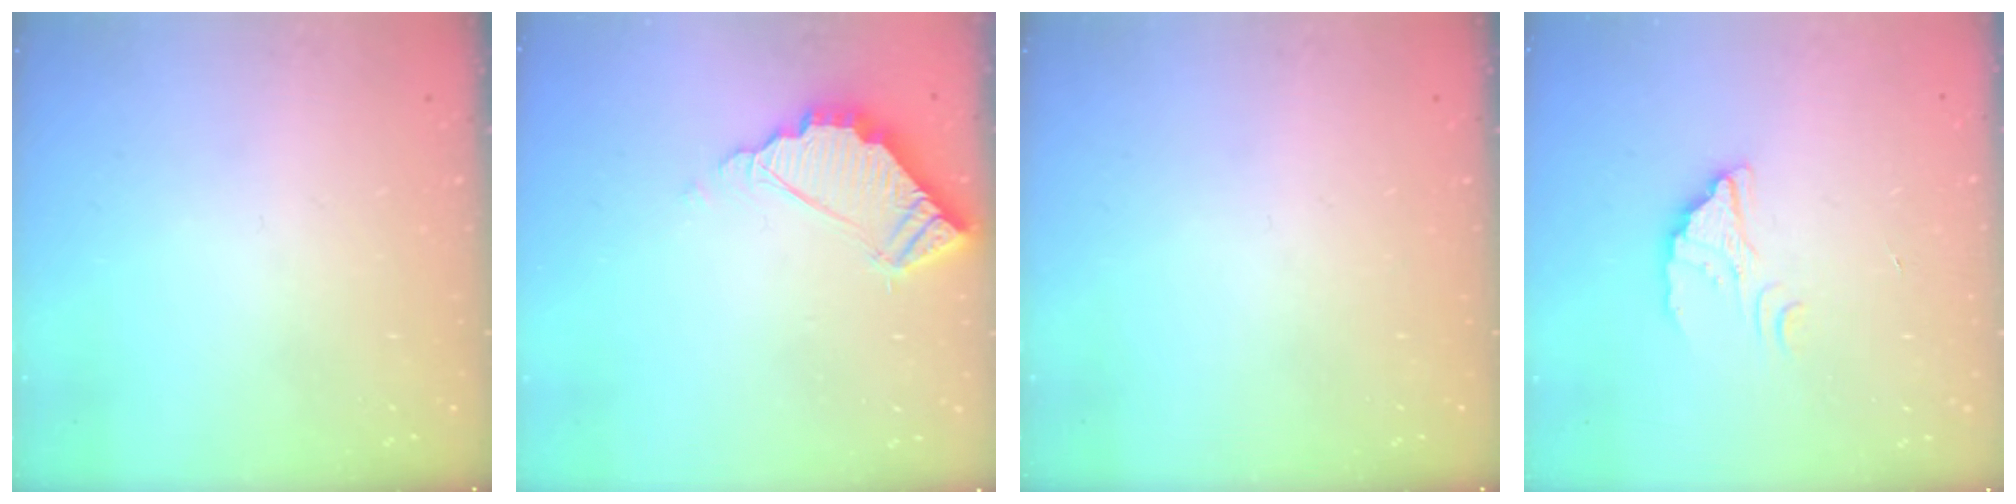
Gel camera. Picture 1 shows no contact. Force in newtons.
{"total": 6.7, "press": 6.7, "slide": 0.2}
{"total": 0.0}
{"total": 2.1, "press": 2.1, "slide": 0.2}